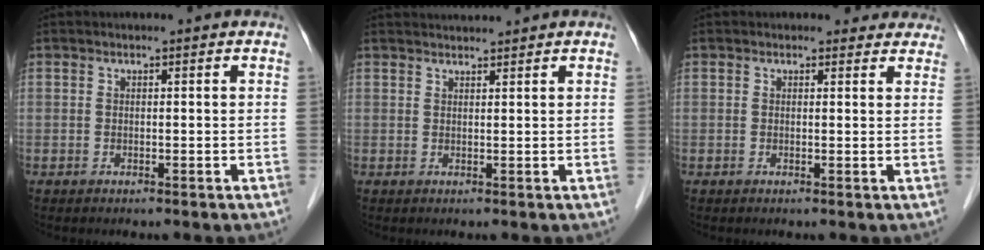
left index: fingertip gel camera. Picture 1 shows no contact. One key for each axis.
{"total": 2.5, "fx": 2.4, "fy": -0.4, "fz": 0.4, "tx": -0.002, "ty": 0.020, "tz": 0.046}
{"total": 2.9, "fx": 2.6, "fy": 1.4, "fz": 0.2, "tx": 0.009, "ty": 0.000, "tz": 0.013}